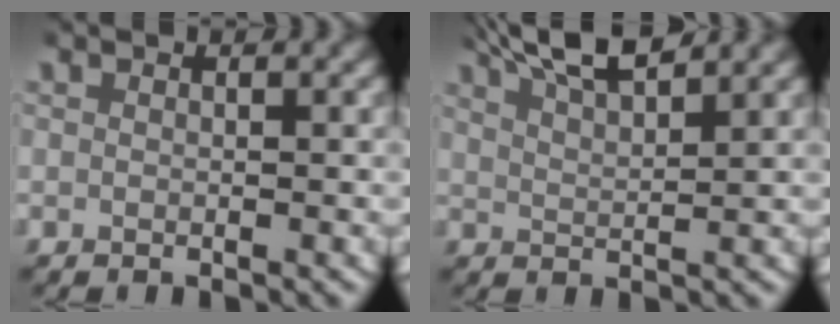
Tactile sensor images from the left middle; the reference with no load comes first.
{"total": 5.8, "force": [4.9, 1.2, 2.9], "torque": [-0.063, 0.004, 0.085]}